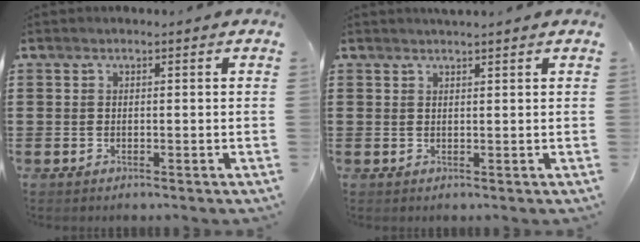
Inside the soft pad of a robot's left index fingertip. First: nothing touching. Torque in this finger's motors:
{"motor_torque": [-0.32, 0.44, -0.57, -0.13]}